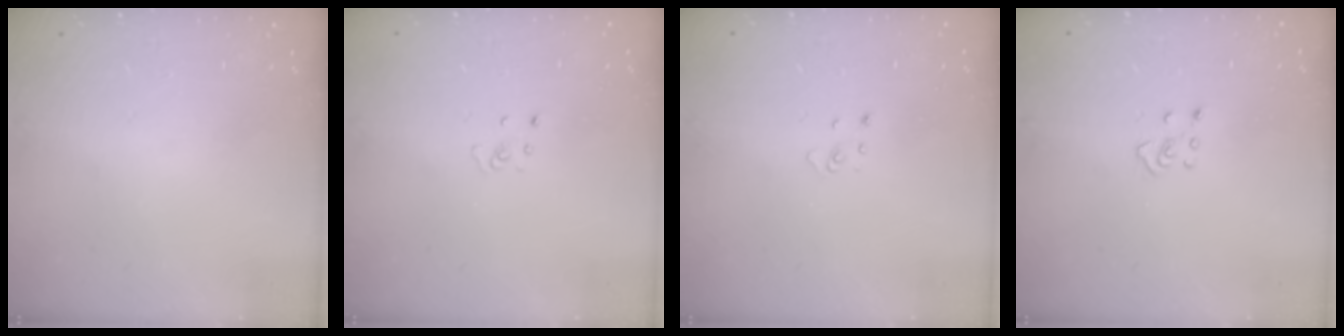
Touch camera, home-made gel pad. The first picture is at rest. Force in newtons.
{"total": 2.3, "press": 2.3, "slide": 0.2}
{"total": 2.2, "press": 2.2, "slide": 0.2}
{"total": 3.4, "press": 3.3, "slide": 0.6}